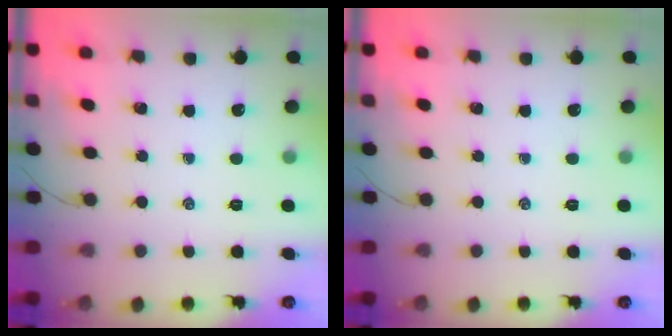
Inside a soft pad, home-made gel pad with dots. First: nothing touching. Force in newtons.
{"total": 0.0}